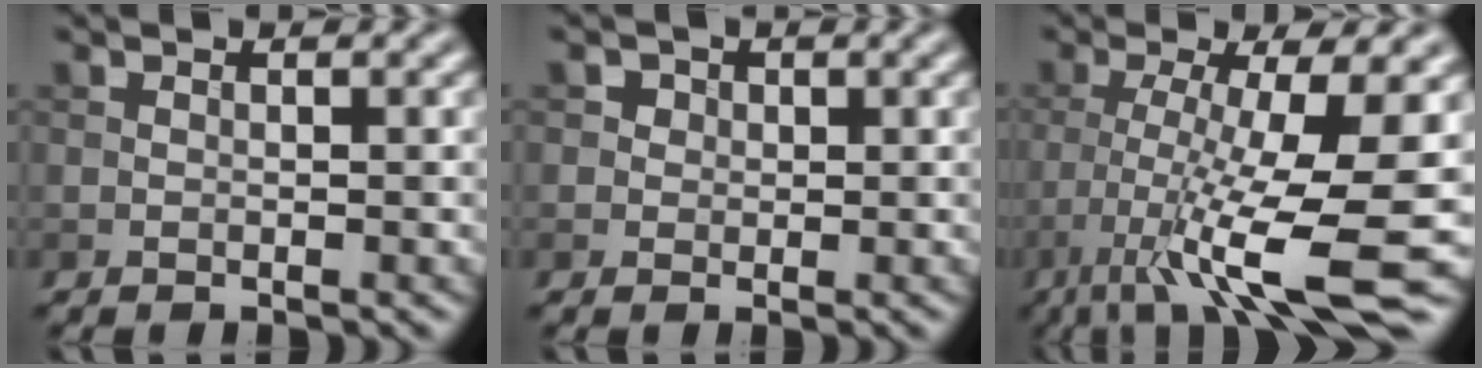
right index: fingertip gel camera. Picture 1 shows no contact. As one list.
[{"total": 1.8, "force": [0.7, 1.5, 0.6], "torque": [0.001, 0.004, 0.007]}, {"total": 10.6, "force": [-3.9, 1.9, 9.7], "torque": [-0.161, -0.008, -0.069]}]